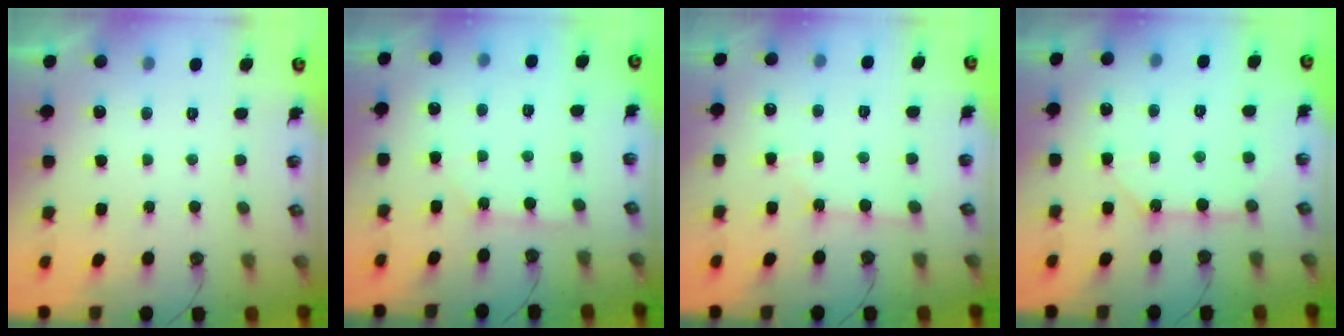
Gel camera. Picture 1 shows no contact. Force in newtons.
{"total": 2.0, "press": 1.9, "slide": 0.3}
{"total": 3.0, "press": 2.9, "slide": 0.4}
{"total": 11.0, "press": 11.0, "slide": 1.1}